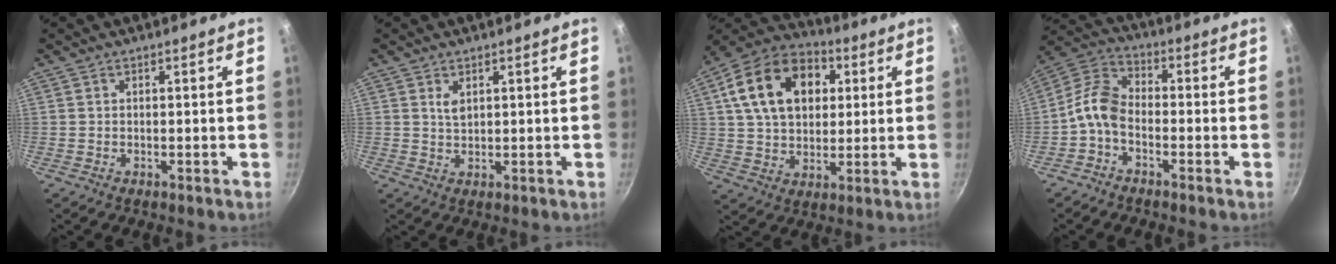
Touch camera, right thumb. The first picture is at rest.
{"total": 2.2, "force": [1.0, 1.2, 1.5], "torque": [-0.025, -0.006, 0.021]}
{"total": 19.3, "force": [5.3, 13.3, 12.9], "torque": [-0.198, 0.014, 0.080]}
{"total": 7.4, "force": [-2.9, 4.4, 5.2], "torque": [-0.110, 0.044, -0.075]}